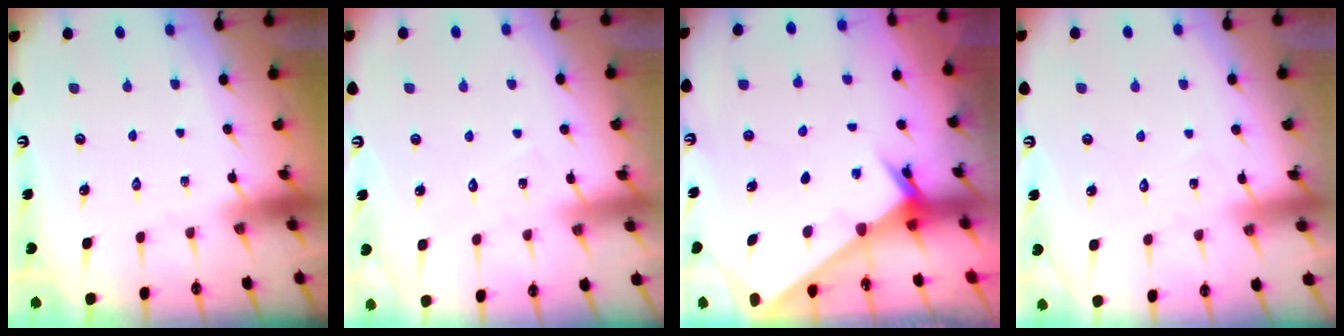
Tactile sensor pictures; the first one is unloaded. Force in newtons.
{"total": 5.2, "press": 5.2, "slide": 0.4}
{"total": 2.5, "press": 2.5, "slide": 0.2}
{"total": 4.6, "press": 4.6, "slide": 0.5}